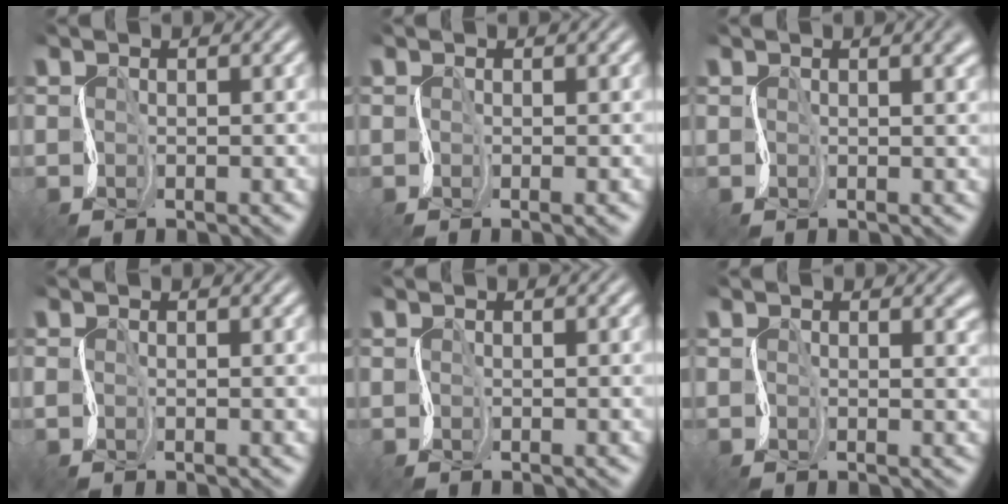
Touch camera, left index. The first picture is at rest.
{"total": 0.6, "force": [0.0, 0.0, 0.6], "torque": [-0.007, 0.000, 0.000]}
{"total": 2.2, "force": [0.7, 0.9, 1.8], "torque": [-0.015, 0.002, 0.008]}
{"total": 0.6, "force": [0.1, 0.2, 0.5], "torque": [-0.010, -0.002, 0.002]}
{"total": 0.0}
{"total": 2.6, "force": [0.6, 1.6, 1.9], "torque": [-0.013, 0.001, 0.007]}